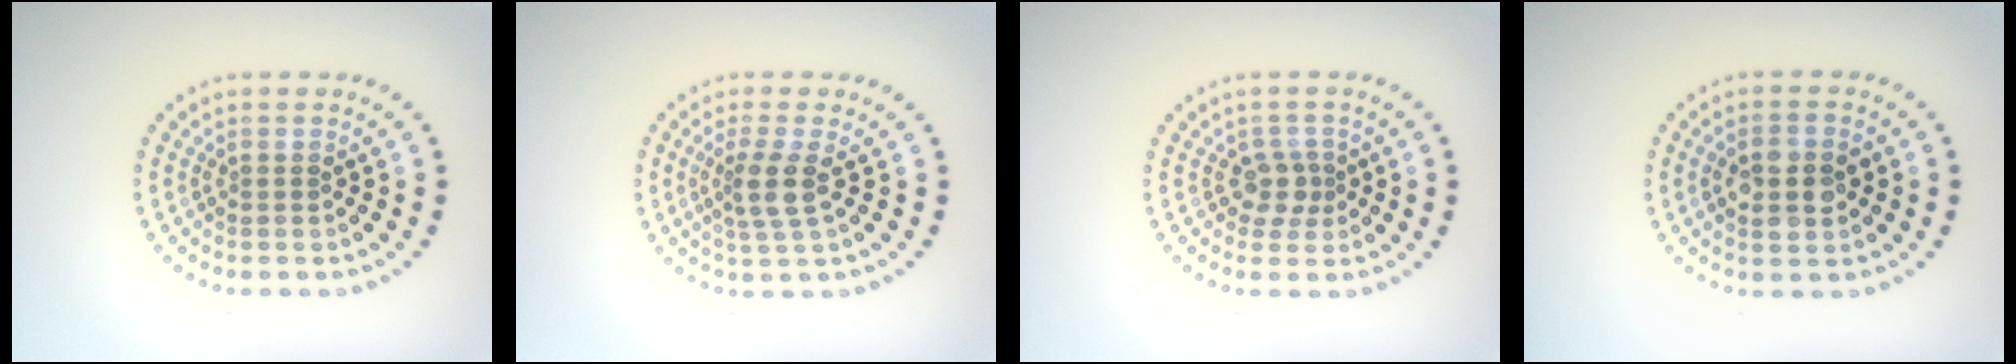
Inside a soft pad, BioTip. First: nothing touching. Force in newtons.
{"total": 2.7, "press": 2.2, "slide": 1.6}
{"total": 2.0, "press": 1.6, "slide": 1.2}
{"total": 4.0, "press": 4.0, "slide": 0.1}